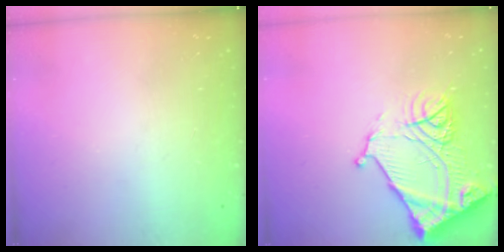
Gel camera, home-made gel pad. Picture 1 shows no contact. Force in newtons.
{"total": 16.3, "press": 16.2, "slide": 1.7}